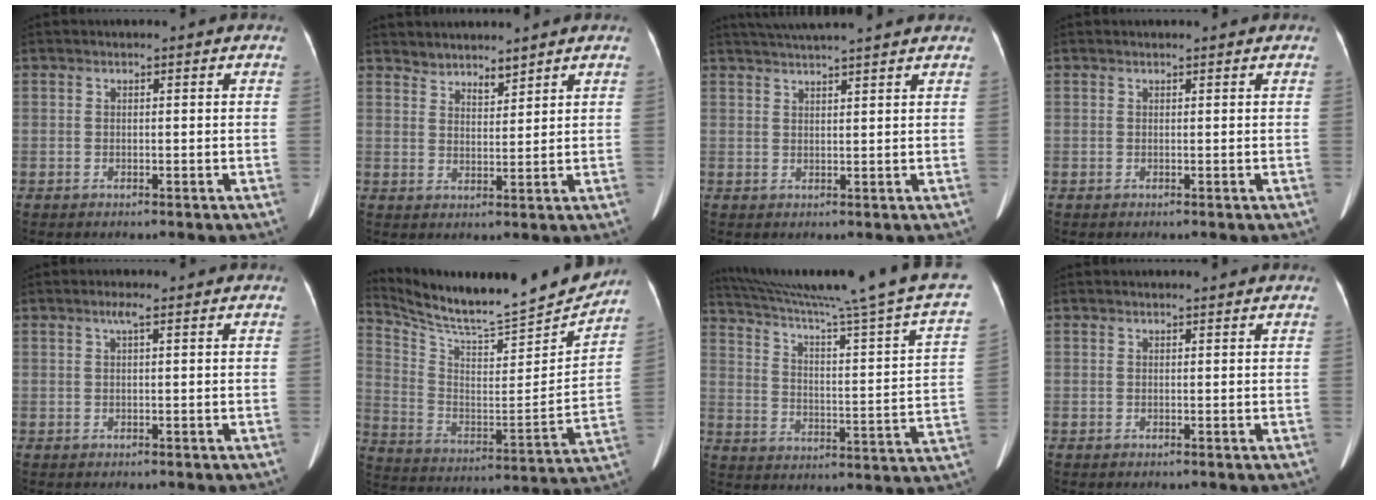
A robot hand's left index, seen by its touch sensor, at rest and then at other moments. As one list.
[{"total": 3.9, "force": [3.8, 0.9, 0.5], "torque": [0.000, 0.014, 0.064]}, {"total": 10.0, "force": [9.0, -0.4, 4.3], "torque": [-0.073, 0.034, 0.120]}, {"total": 1.0, "force": [1.0, 0.1, 0.3], "torque": [-0.007, 0.014, 0.013]}, {"total": 1.0, "force": [0.5, -0.1, 0.9], "torque": [-0.024, 0.006, 0.011]}, {"total": 21.6, "force": [20.1, 0.9, 7.8], "torque": [-0.149, -0.055, 0.312]}, {"total": 27.5, "force": [23.1, -1.9, 14.8], "torque": [-0.237, -0.062, 0.312]}, {"total": 1.9, "force": [1.8, 0.0, 0.4], "torque": [-0.008, 0.015, 0.022]}]